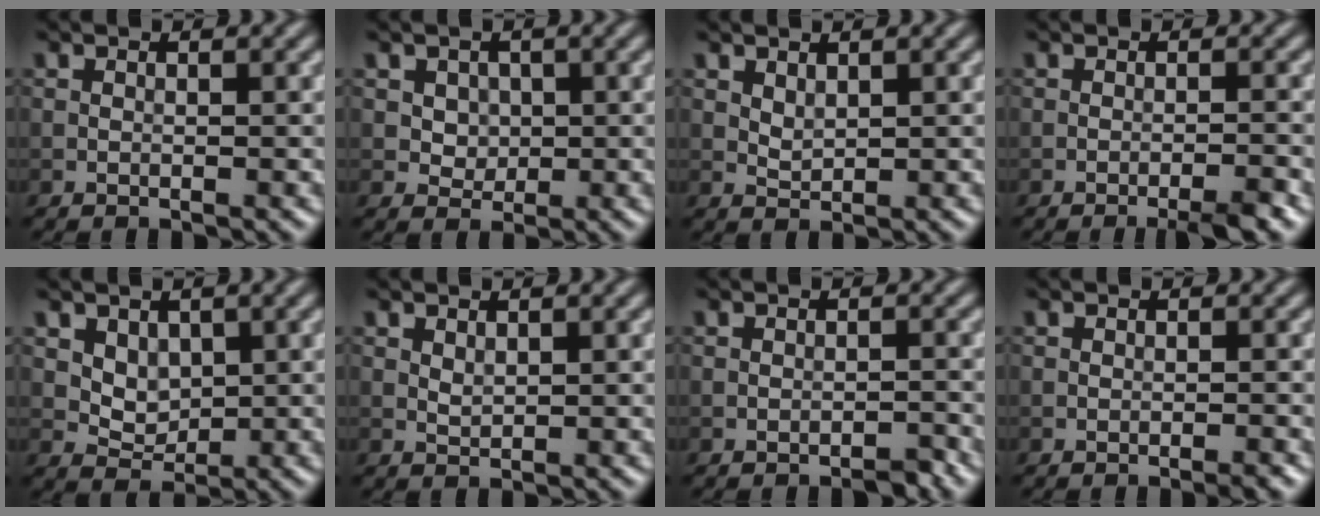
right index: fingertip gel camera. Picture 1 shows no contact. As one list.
[{"total": 2.6, "force": [0.8, 2.1, 1.2], "torque": [-0.025, 0.000, 0.024]}, {"total": 1.2, "force": [0.8, 0.6, 0.6], "torque": [-0.016, -0.002, 0.022]}, {"total": 3.0, "force": [-2.1, 0.3, 2.2], "torque": [-0.029, 0.004, -0.037]}, {"total": 2.6, "force": [1.0, 2.0, 1.4], "torque": [-0.024, -0.016, 0.030]}, {"total": 0.8, "force": [0.5, 0.4, 0.4], "torque": [-0.013, -0.002, 0.012]}, {"total": 1.2, "force": [-1.1, 0.3, 0.5], "torque": [-0.005, 0.004, -0.018]}, {"total": 1.0, "force": [-0.7, 0.0, 0.7], "torque": [-0.008, 0.001, -0.014]}]